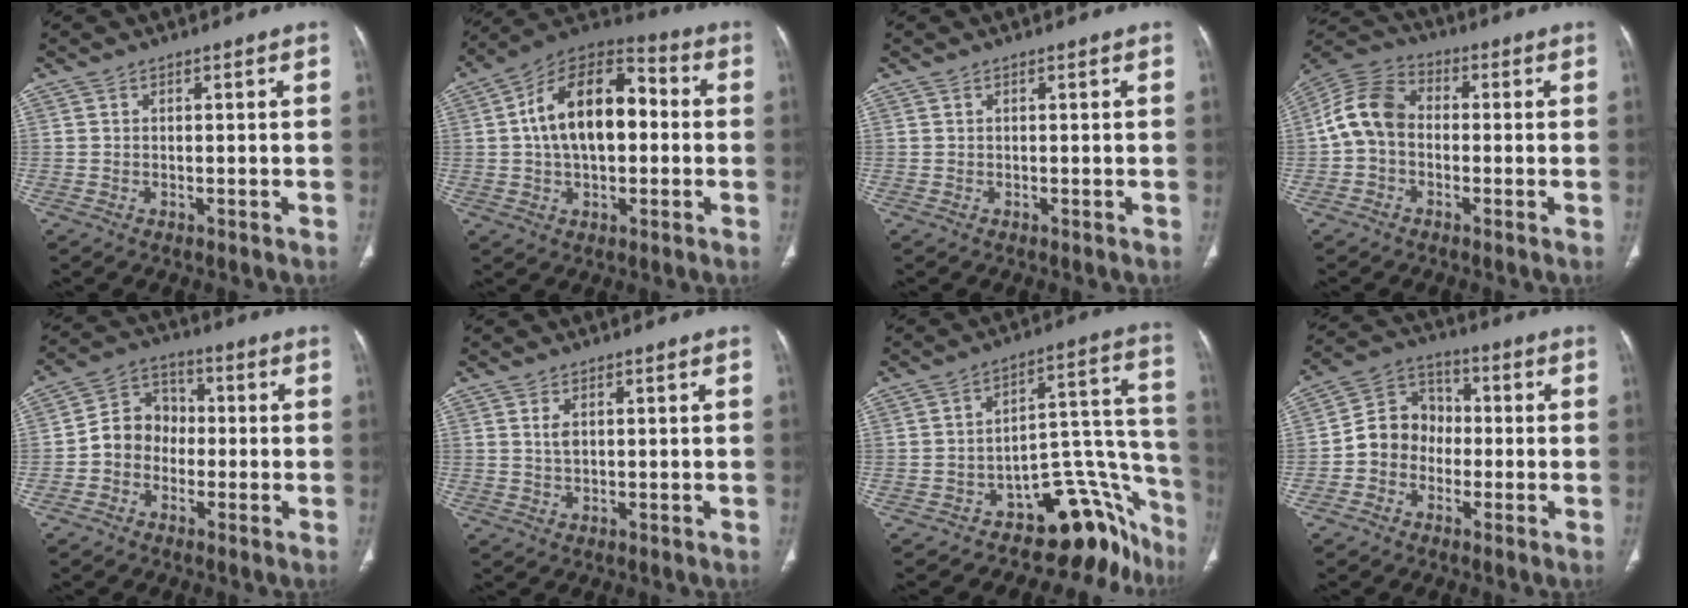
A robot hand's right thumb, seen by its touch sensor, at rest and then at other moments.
{"total": 17.5, "force": [1.2, 10.3, 14.0], "torque": [-0.215, 0.039, 0.011]}
{"total": 0.0}
{"total": 9.7, "force": [-0.7, 7.3, 6.4], "torque": [-0.116, 0.029, -0.030]}
{"total": 8.0, "force": [-1.5, 6.9, 3.7], "torque": [-0.038, 0.034, -0.044]}
{"total": 2.2, "force": [0.7, 1.2, 1.7], "torque": [-0.033, -0.002, 0.017]}
{"total": 17.7, "force": [-13.1, 8.4, 8.4], "torque": [-0.014, 0.145, -0.177]}
{"total": 9.0, "force": [-1.8, 7.9, 4.0], "torque": [-0.041, 0.038, -0.048]}